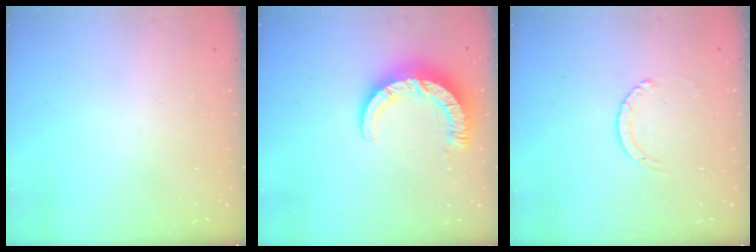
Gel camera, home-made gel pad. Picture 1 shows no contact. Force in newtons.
{"total": 9.0, "press": 9.0, "slide": 0.9}
{"total": 1.1, "press": 1.1, "slide": 0.1}